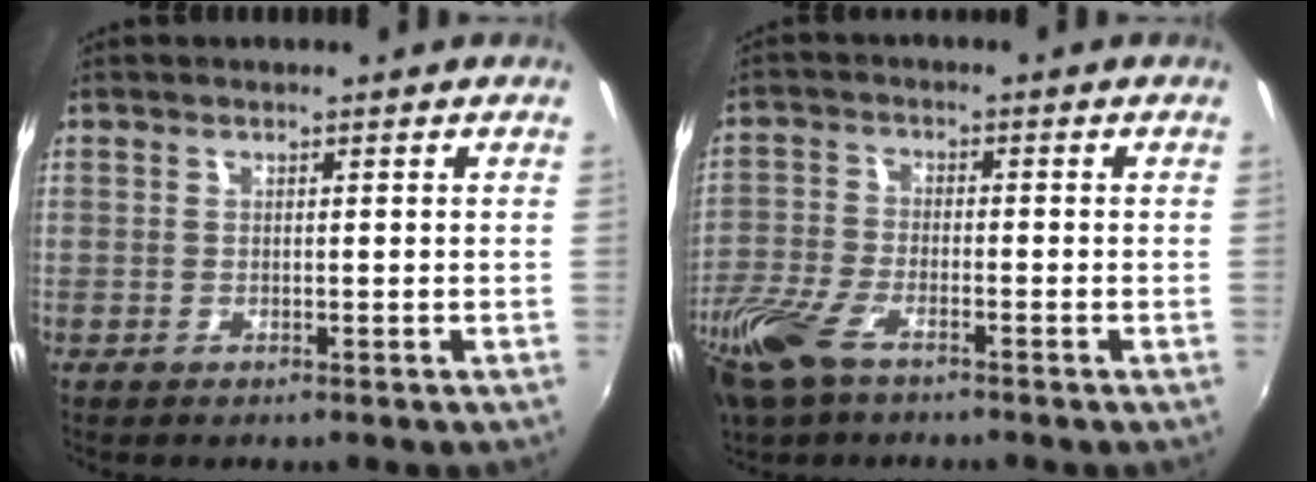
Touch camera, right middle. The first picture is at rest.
{"total": 11.0, "force": [-7.0, 4.6, 7.1], "torque": [-0.177, -0.025, -0.146]}